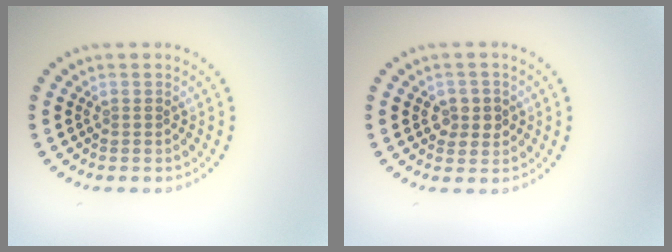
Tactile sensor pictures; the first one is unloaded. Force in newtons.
{"total": 2.3, "press": 2.3, "slide": 0.6}